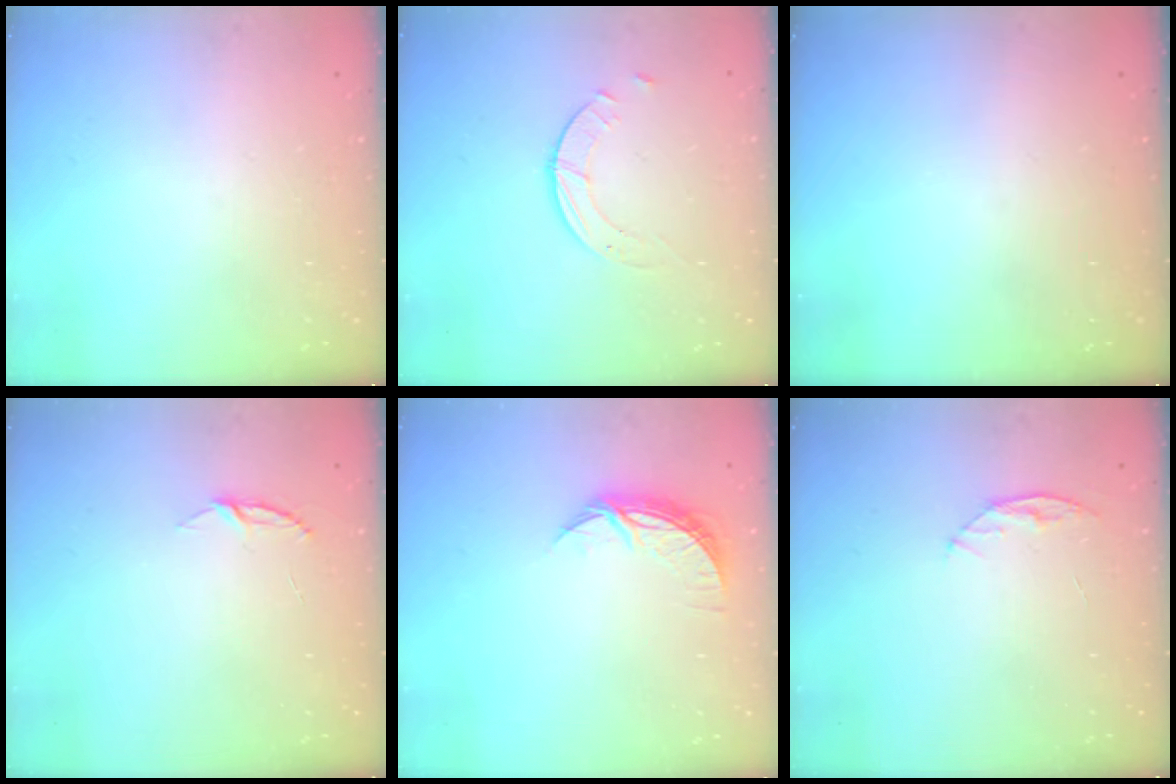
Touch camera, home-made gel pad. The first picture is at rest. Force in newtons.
{"total": 1.8, "press": 1.8, "slide": 0.2}
{"total": 0.0}
{"total": 3.9, "press": 3.8, "slide": 0.4}
{"total": 7.2, "press": 7.2, "slide": 0.4}
{"total": 5.1, "press": 5.1, "slide": 0.5}